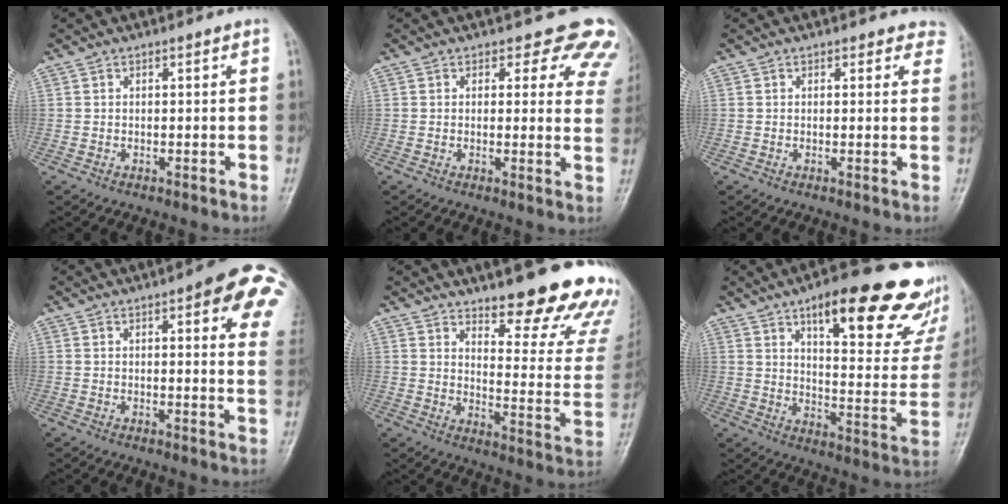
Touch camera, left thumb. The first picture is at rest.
{"total": 9.9, "force": [8.4, 4.7, 2.4], "torque": [0.036, -0.040, 0.055]}
{"total": 3.4, "force": [2.8, 1.9, 0.4], "torque": [0.035, -0.011, 0.010]}
{"total": 14.2, "force": [5.9, 4.2, 12.3], "torque": [-0.114, -0.015, 0.055]}
{"total": 20.4, "force": [15.7, 5.1, 11.9], "torque": [-0.112, -0.122, 0.198]}
{"total": 27.6, "force": [16.1, 8.8, 20.5], "torque": [-0.236, -0.060, 0.219]}